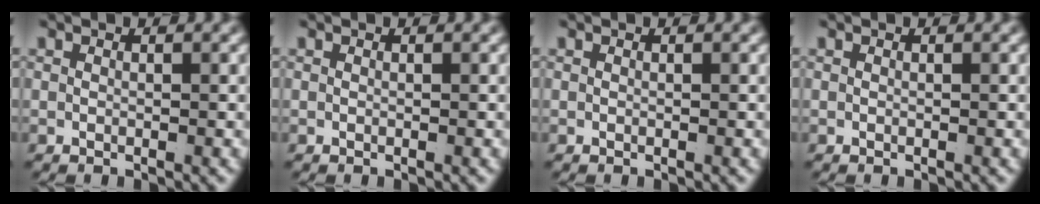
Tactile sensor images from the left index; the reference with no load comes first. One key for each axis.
{"total": 0.0}
{"total": 0.0}
{"total": 0.0}